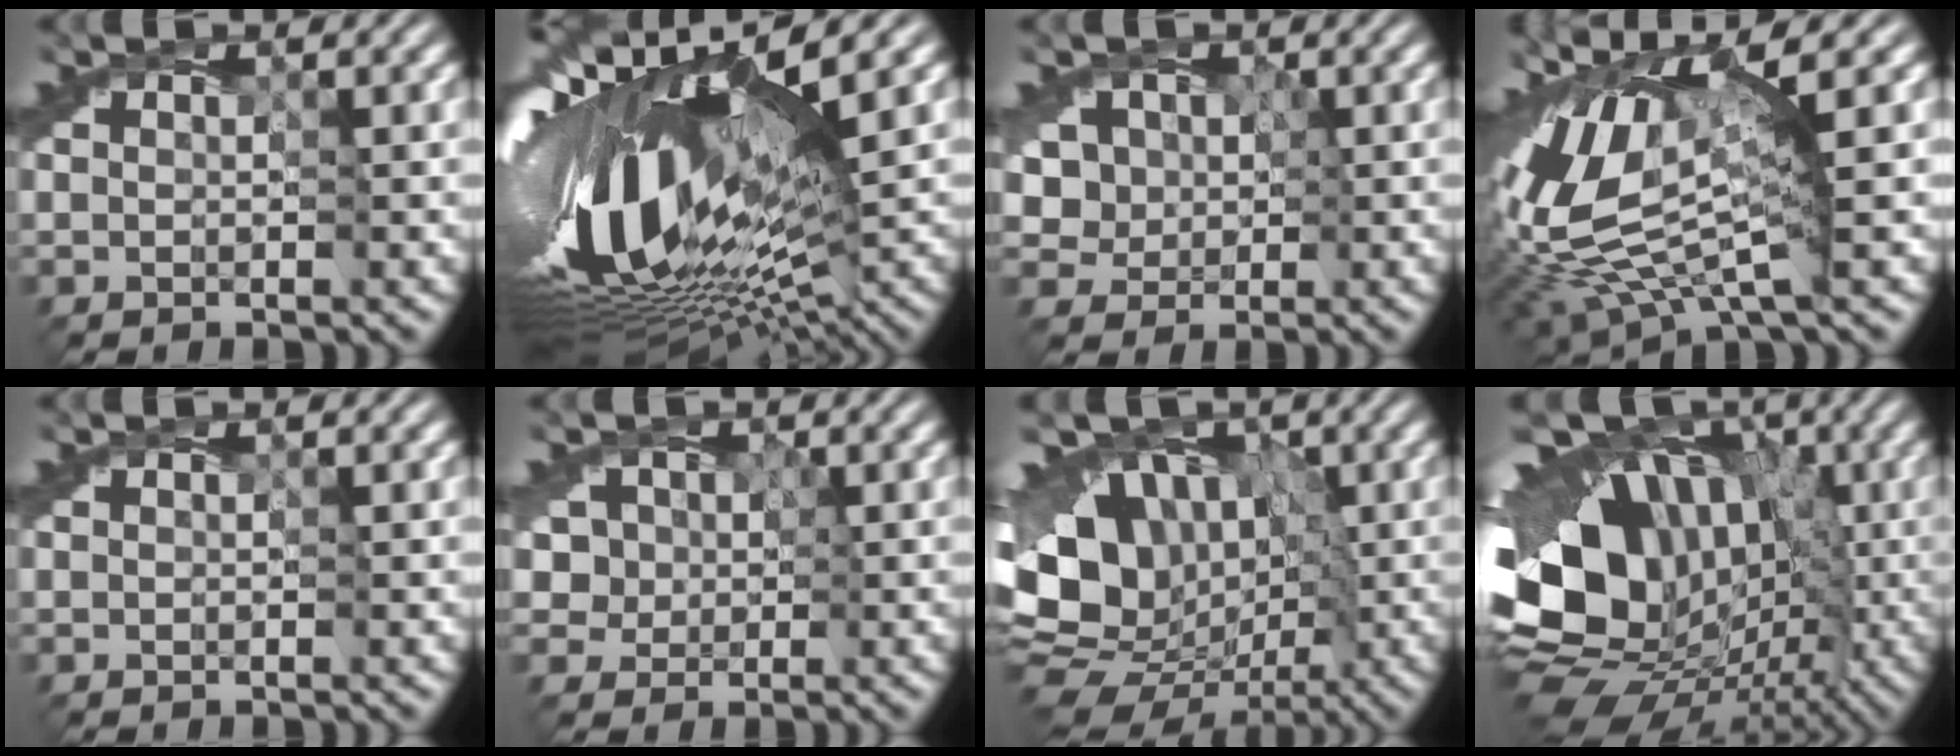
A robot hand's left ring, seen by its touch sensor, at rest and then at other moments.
{"total": 18.8, "force": [2.3, 7.4, 17.2], "torque": [-0.352, -0.036, 0.047]}
{"total": 5.8, "force": [2.3, 4.7, 2.5], "torque": [-0.040, 0.020, 0.020]}
{"total": 10.1, "force": [3.1, 3.4, 9.0], "torque": [-0.208, -0.004, 0.065]}
{"total": 0.0}
{"total": 4.0, "force": [1.5, 3.5, 1.2], "torque": [-0.005, 0.025, 0.003]}
{"total": 16.6, "force": [-2.0, 14.1, 8.6], "torque": [-0.172, 0.001, -0.042]}
{"total": 19.9, "force": [-0.6, 15.7, 12.3], "torque": [-0.203, 0.030, -0.028]}